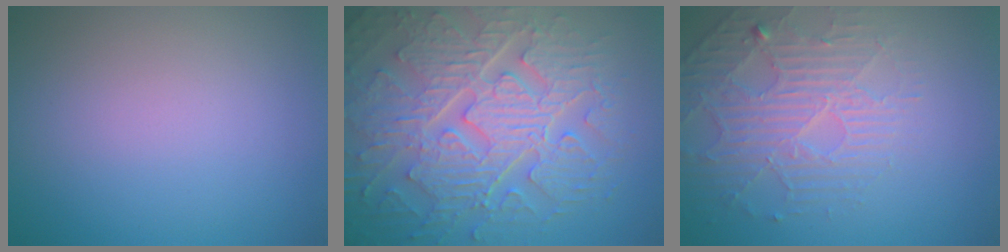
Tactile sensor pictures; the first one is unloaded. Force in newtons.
{"total": 10.4, "press": 7.0, "slide": 7.7}
{"total": 4.6, "press": 3.6, "slide": 3.0}